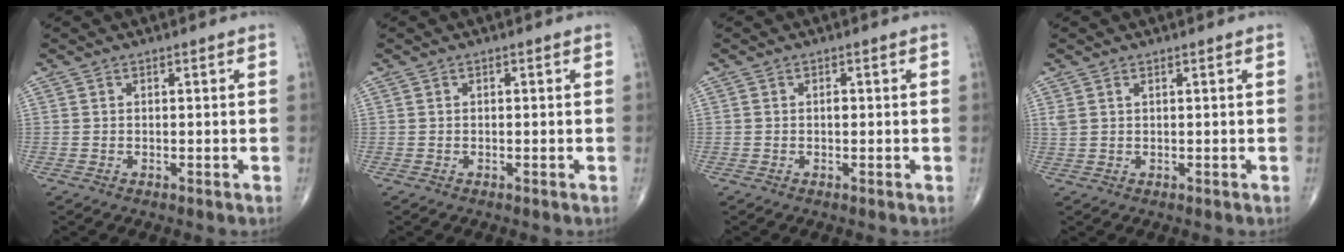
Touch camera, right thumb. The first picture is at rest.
{"total": 0.0}
{"total": 0.8, "force": [-0.1, 0.5, 0.6], "torque": [-0.008, 0.001, -0.003]}
{"total": 1.4, "force": [0.7, 0.6, 1.0], "torque": [-0.026, 0.011, 0.023]}